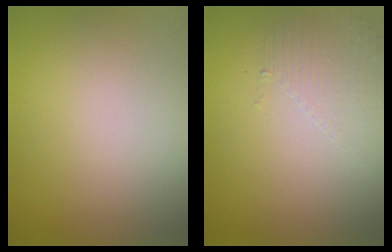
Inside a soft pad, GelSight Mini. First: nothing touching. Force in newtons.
{"total": 1.6, "press": 0.7, "slide": 1.4}